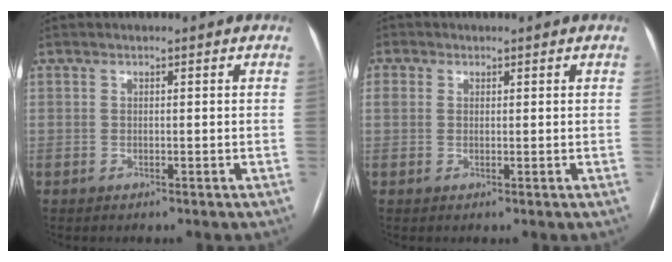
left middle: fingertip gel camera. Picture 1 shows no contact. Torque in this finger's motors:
{"motor_torque": [1.12, -1.02, 1.05, 0.21]}